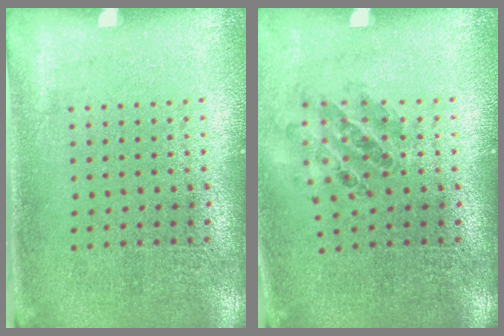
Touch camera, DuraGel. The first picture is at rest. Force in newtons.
{"total": 0.8, "press": 0.8, "slide": 0.1}